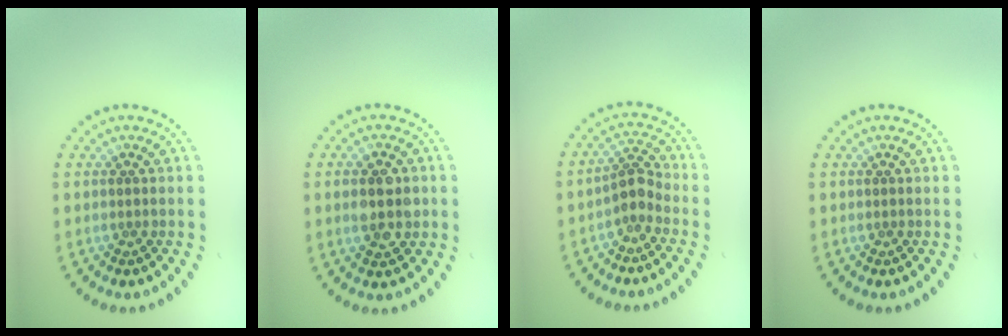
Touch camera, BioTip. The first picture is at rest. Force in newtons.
{"total": 4.0, "press": 3.9, "slide": 0.2}
{"total": 2.4, "press": 1.9, "slide": 1.6}
{"total": 0.0}